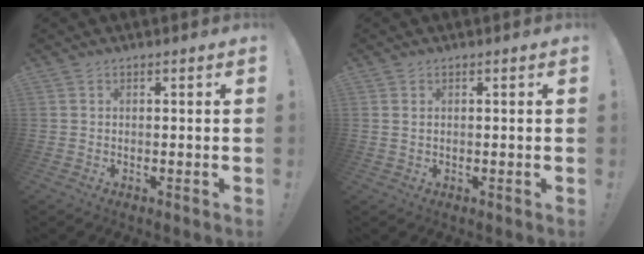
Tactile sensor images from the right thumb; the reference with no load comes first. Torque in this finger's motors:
{"motor_torque": [0.24, -0.48, -0.33, 0.29, 0.06]}